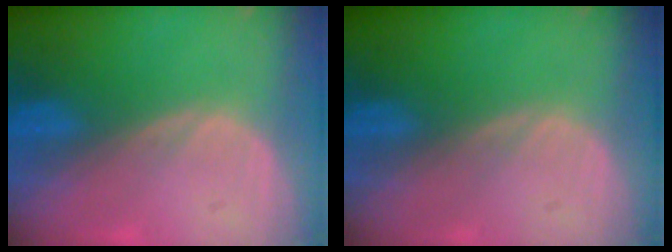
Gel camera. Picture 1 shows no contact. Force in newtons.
{"total": 0.0}